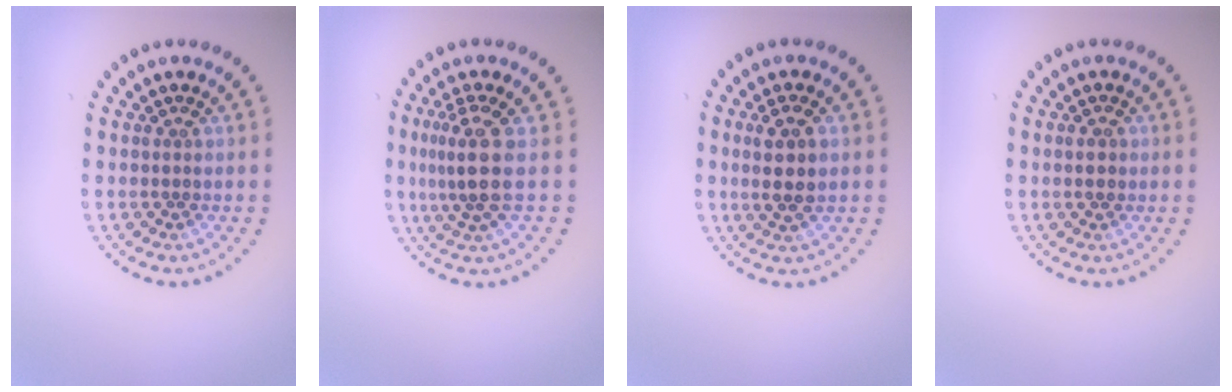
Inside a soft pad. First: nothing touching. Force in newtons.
{"total": 3.6, "press": 2.7, "slide": 2.4}
{"total": 2.9, "press": 2.7, "slide": 1.0}
{"total": 1.5, "press": 1.5, "slide": 0.0}